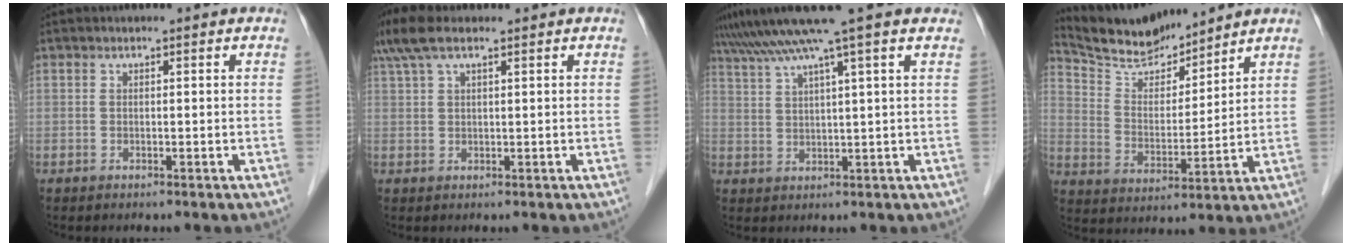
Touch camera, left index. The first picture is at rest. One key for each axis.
{"total": 6.2, "fx": 4.4, "fy": 1.6, "fz": 4.1, "tx": -0.099, "ty": 0.038, "tz": 0.087}
{"total": 9.2, "fx": 7.0, "fy": -1.7, "fz": 5.7, "tx": -0.103, "ty": 0.029, "tz": 0.107}
{"total": 10.5, "fx": 10.1, "fy": 1.5, "fz": 2.3, "tx": -0.056, "ty": 0.010, "tz": 0.197}